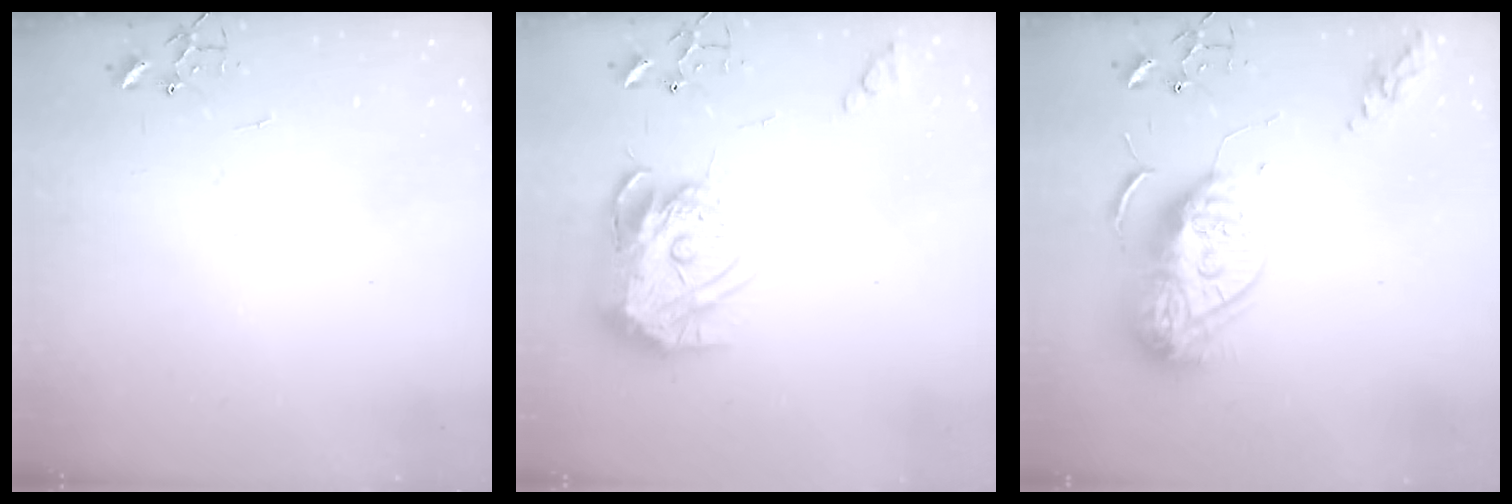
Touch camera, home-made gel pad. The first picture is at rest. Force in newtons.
{"total": 16.3, "press": 16.2, "slide": 1.6}
{"total": 14.7, "press": 14.6, "slide": 1.3}